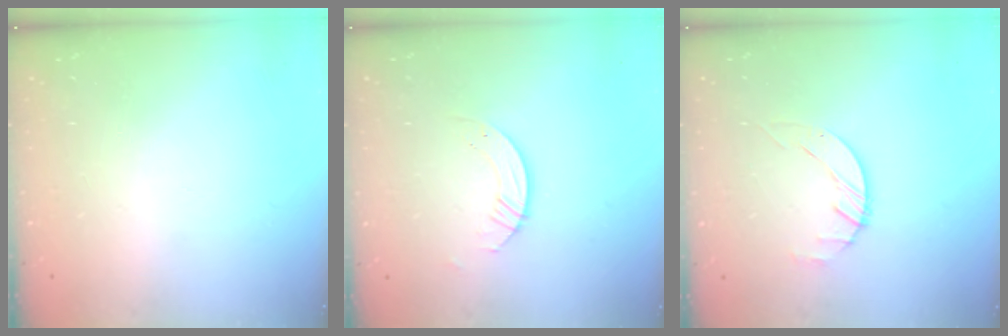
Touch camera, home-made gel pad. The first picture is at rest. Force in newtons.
{"total": 3.8, "press": 3.8, "slide": 0.4}
{"total": 1.4, "press": 1.4, "slide": 0.2}